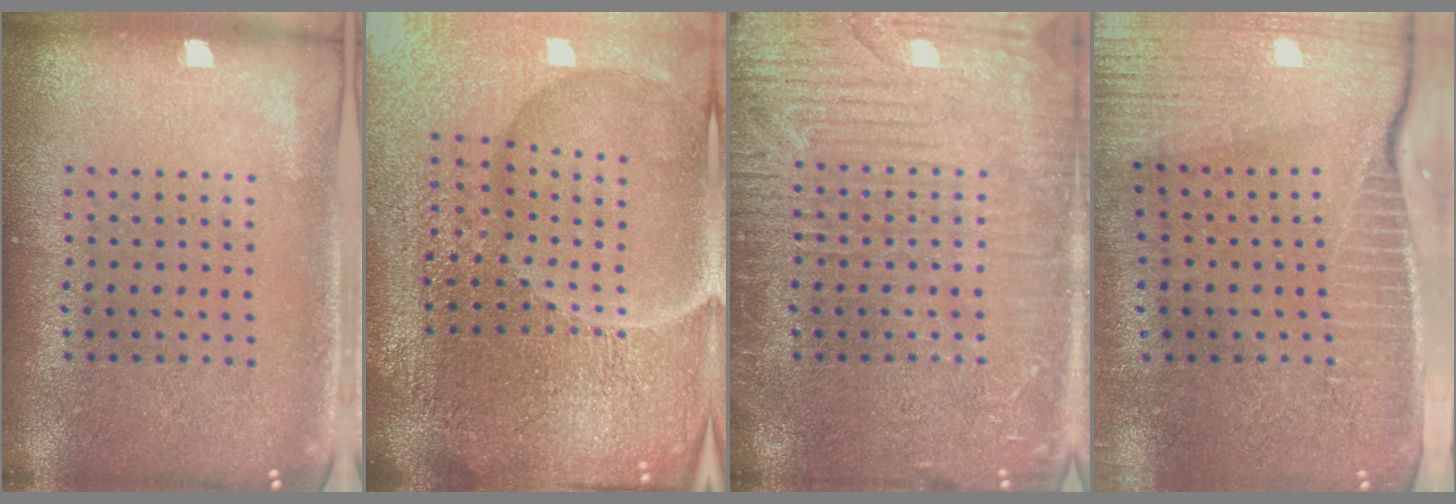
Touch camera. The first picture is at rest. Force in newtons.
{"total": 7.3, "press": 6.4, "slide": 3.5}
{"total": 5.8, "press": 5.8, "slide": 0.7}
{"total": 3.8, "press": 3.4, "slide": 1.7}